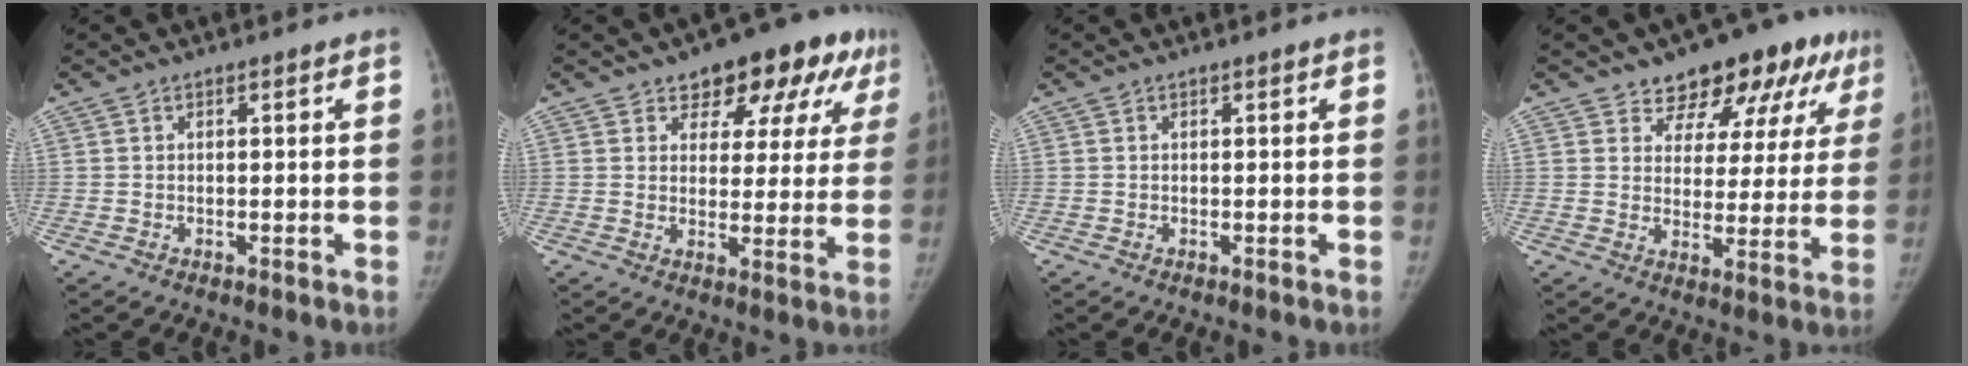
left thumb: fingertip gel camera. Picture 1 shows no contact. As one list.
[{"total": 13.6, "force": [7.8, 7.7, 7.9], "torque": [-0.042, -0.016, 0.097]}, {"total": 0.0}, {"total": 14.2, "force": [9.2, 8.1, 7.0], "torque": [-0.031, -0.031, 0.116]}]